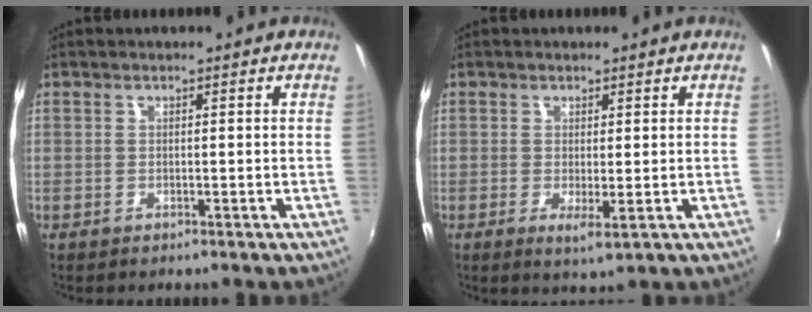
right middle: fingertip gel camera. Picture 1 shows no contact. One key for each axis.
{"total": 2.6, "fx": -0.1, "fy": 0.3, "fz": 2.6, "tx": -0.045, "ty": -0.010, "tz": -0.001}